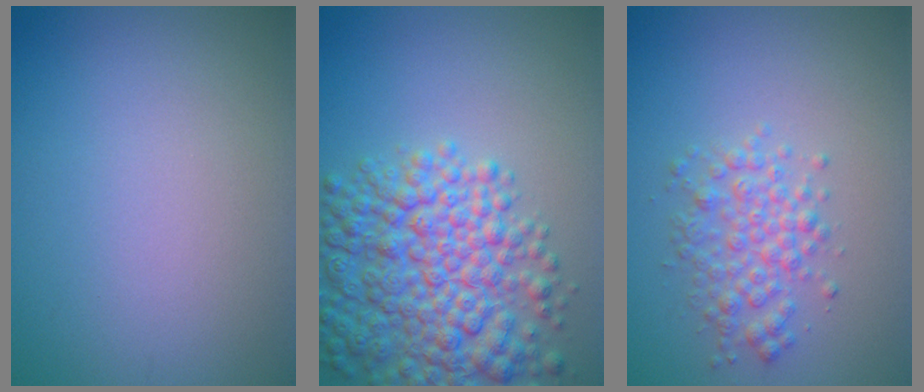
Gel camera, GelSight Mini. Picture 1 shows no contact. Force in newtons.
{"total": 8.9, "press": 8.9, "slide": 0.3}
{"total": 3.0, "press": 3.0, "slide": 0.1}